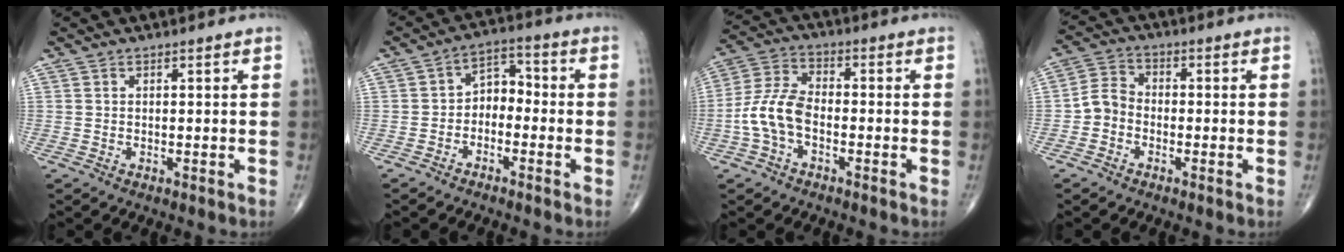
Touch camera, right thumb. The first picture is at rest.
{"total": 5.4, "force": [-1.9, 3.9, 3.3], "torque": [-0.031, 0.037, -0.048]}
{"total": 8.8, "force": [-2.5, 5.0, 6.8], "torque": [-0.143, 0.029, -0.058]}
{"total": 4.8, "force": [-1.7, 4.0, 2.2], "torque": [-0.028, 0.021, -0.045]}